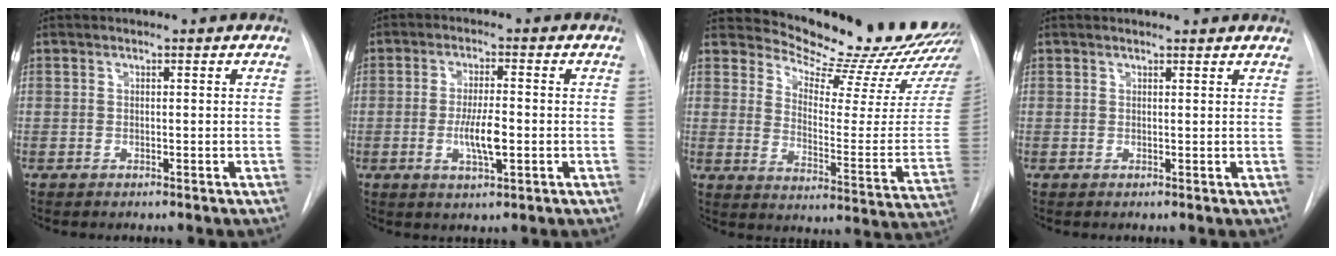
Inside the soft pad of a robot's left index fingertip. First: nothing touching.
{"total": 5.6, "force": [-1.2, 1.1, 5.4], "torque": [-0.104, -0.008, -0.018]}
{"total": 20.4, "force": [19.6, 1.1, 5.5], "torque": [-0.086, -0.132, 0.245]}
{"total": 5.3, "force": [5.0, 1.0, 1.3], "torque": [-0.015, 0.014, 0.046]}